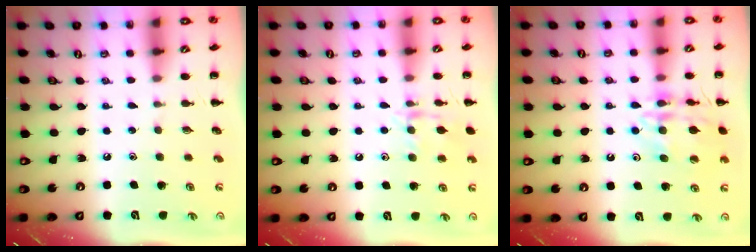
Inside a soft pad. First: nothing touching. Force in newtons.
{"total": 9.6, "press": 9.6, "slide": 0.7}
{"total": 14.5, "press": 14.4, "slide": 1.4}